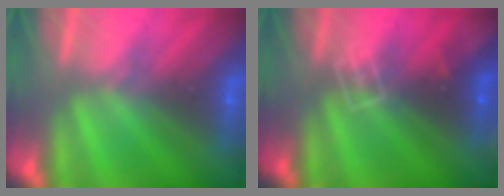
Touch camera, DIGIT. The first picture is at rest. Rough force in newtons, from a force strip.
{"total": 2.9}